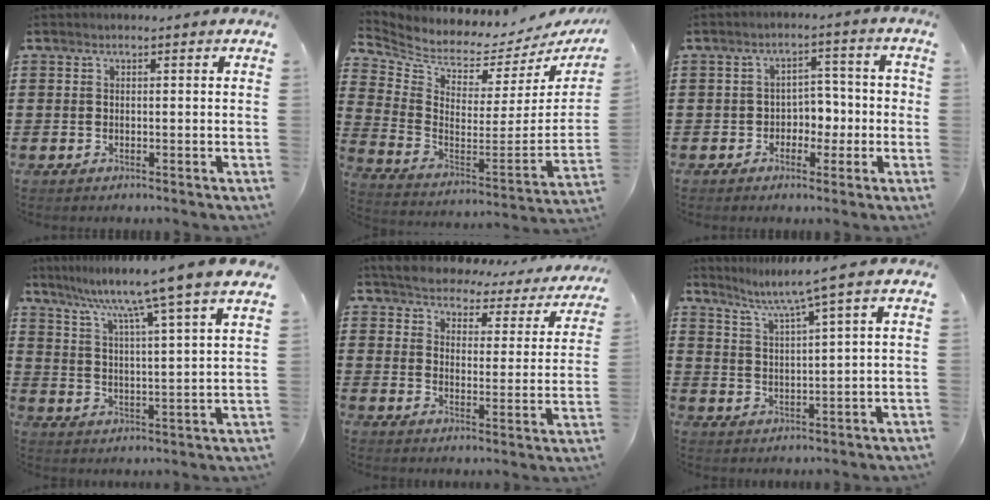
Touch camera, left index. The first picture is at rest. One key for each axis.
{"total": 3.6, "fx": 3.6, "fy": 0.6, "fz": 0.2, "tx": -0.036, "ty": -0.057, "tz": 0.055}
{"total": 4.1, "fx": -1.2, "fy": 3.4, "fz": 1.8, "tx": -0.040, "ty": 0.006, "tz": -0.031}
{"total": 8.4, "fx": 7.0, "fy": -1.9, "fz": 4.2, "tx": -0.102, "ty": -0.053, "tz": 0.106}
{"total": 3.8, "fx": 3.7, "fy": 0.5, "fz": 0.3, "tx": -0.033, "ty": -0.031, "tz": 0.058}
{"total": 4.5, "fx": 3.2, "fy": -1.0, "fz": 3.1, "tx": -0.072, "ty": -0.023, "tz": 0.046}